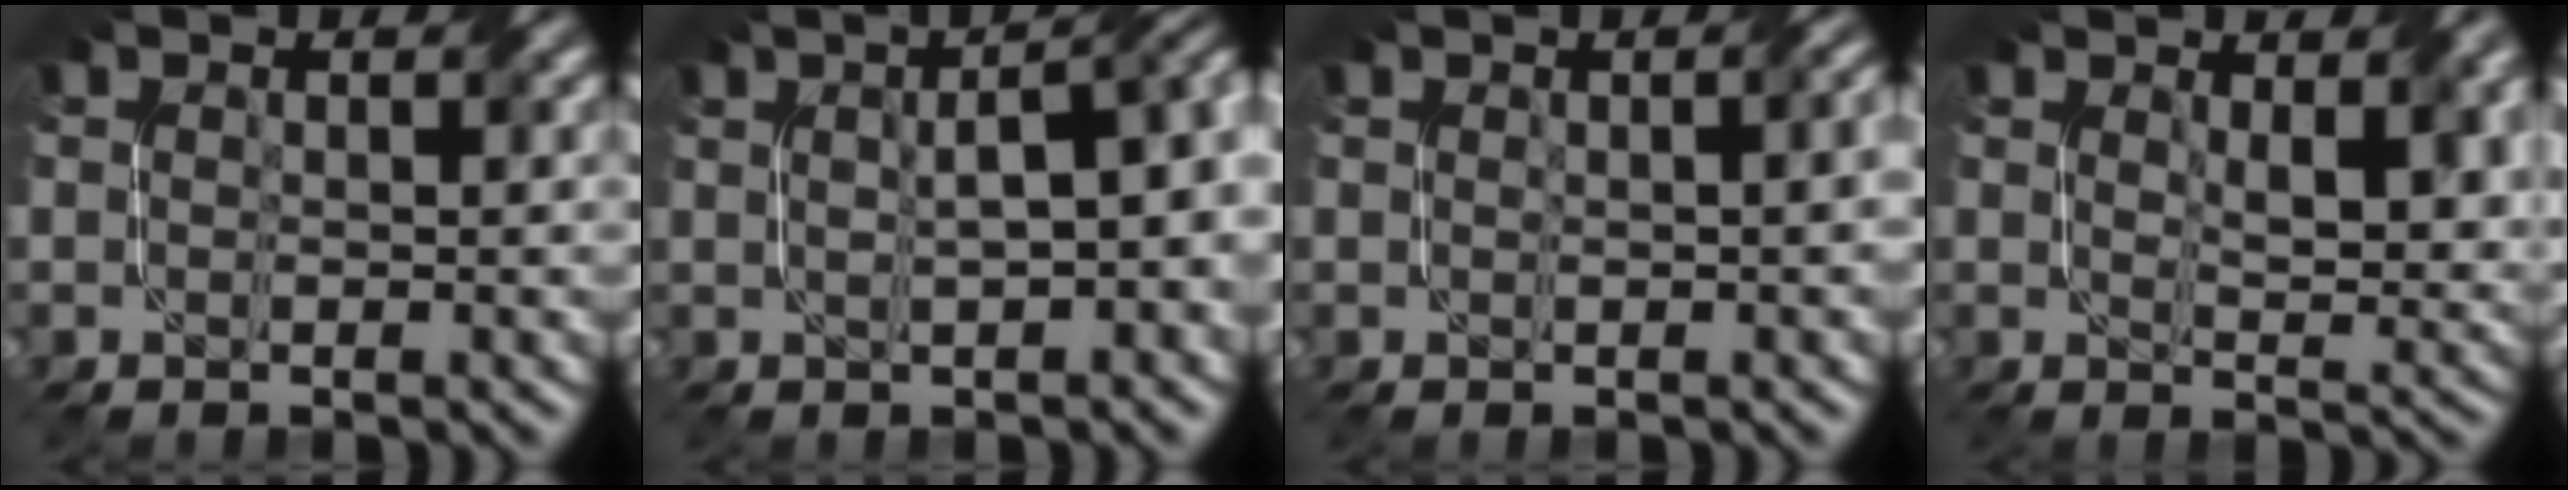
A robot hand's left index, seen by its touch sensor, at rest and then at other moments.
{"total": 7.6, "force": [1.3, 3.0, 6.8], "torque": [-0.064, 0.025, 0.023]}
{"total": 4.2, "force": [0.7, 2.3, 3.4], "torque": [-0.015, 0.023, 0.007]}
{"total": 4.1, "force": [2.0, 1.4, 3.3], "torque": [-0.052, -0.001, 0.044]}